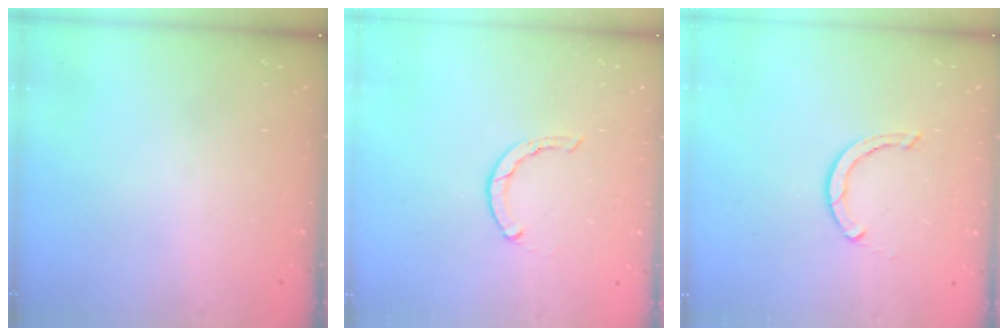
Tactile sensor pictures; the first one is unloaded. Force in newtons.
{"total": 0.7, "press": 0.6, "slide": 0.2}
{"total": 2.4, "press": 2.4, "slide": 0.0}